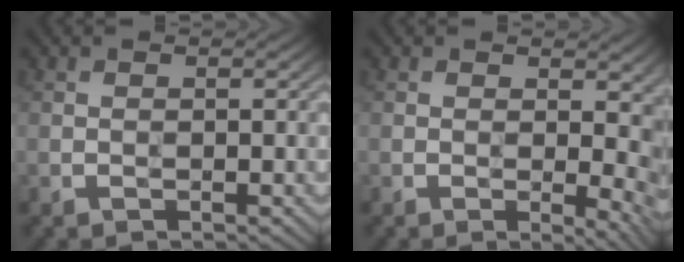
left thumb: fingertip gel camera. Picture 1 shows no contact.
{"total": 7.5, "force": [0.0, 2.8, 6.9], "torque": [-0.080, -0.002, 0.002]}